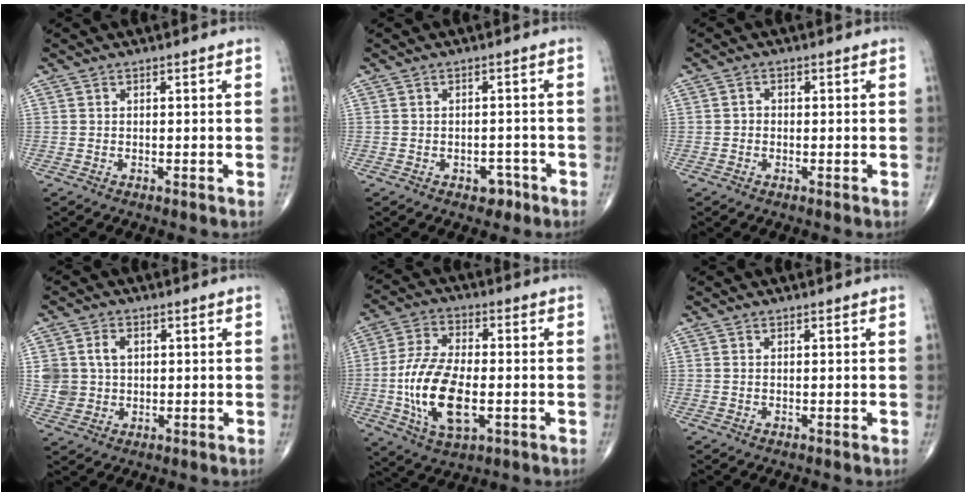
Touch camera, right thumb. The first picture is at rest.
{"total": 2.8, "force": [-1.6, 1.9, 1.2], "torque": [-0.002, 0.012, -0.018]}
{"total": 1.2, "force": [-0.2, 1.1, 0.5], "torque": [-0.002, 0.006, -0.006]}
{"total": 7.0, "force": [1.5, 5.6, 3.8], "torque": [-0.061, 0.000, 0.035]}
{"total": 15.7, "force": [-2.9, 7.6, 13.4], "torque": [-0.264, 0.004, -0.048]}
{"total": 0.0}